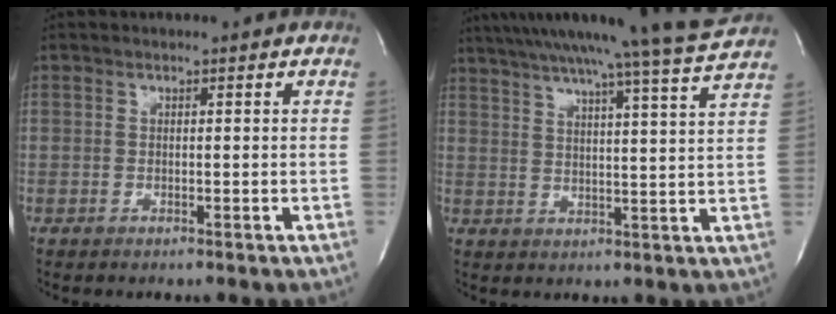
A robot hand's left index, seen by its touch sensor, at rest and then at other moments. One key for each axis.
{"total": 19.2, "fx": 17.0, "fy": -2.5, "fz": 8.5, "tx": -0.148, "ty": -0.034, "tz": 0.230}